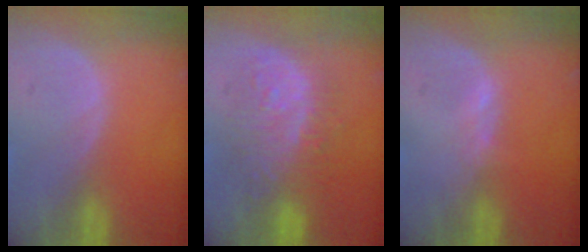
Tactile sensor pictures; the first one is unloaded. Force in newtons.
{"total": 9.1, "press": 8.9, "slide": 2.1}
{"total": 0.7, "press": 0.7, "slide": 0.2}